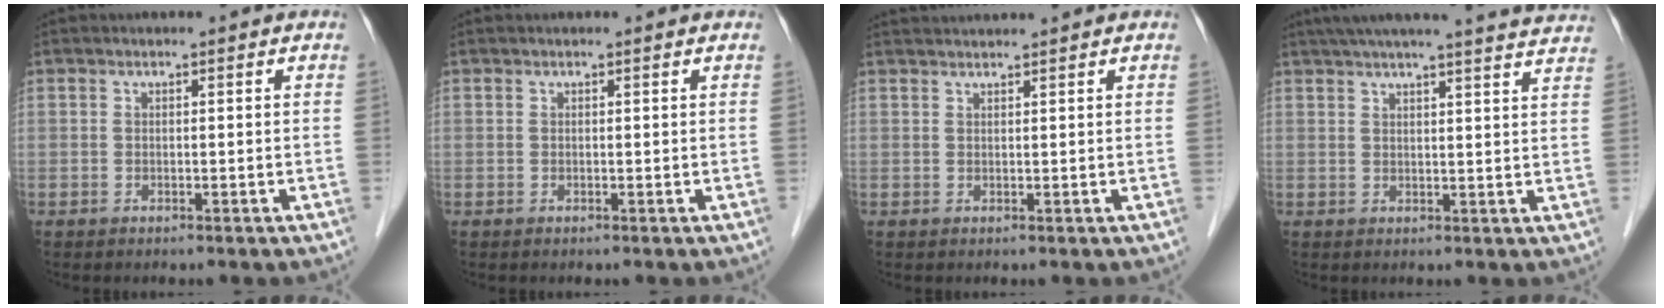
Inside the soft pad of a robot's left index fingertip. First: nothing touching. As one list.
[{"total": 1.4, "force": [1.3, 0.1, 0.3], "torque": [-0.009, 0.012, 0.016]}, {"total": 3.8, "force": [3.7, -0.4, 0.8], "torque": [-0.011, 0.027, 0.059]}, {"total": 23.1, "force": [21.1, 0.9, 9.4], "torque": [-0.145, -0.002, 0.260]}]